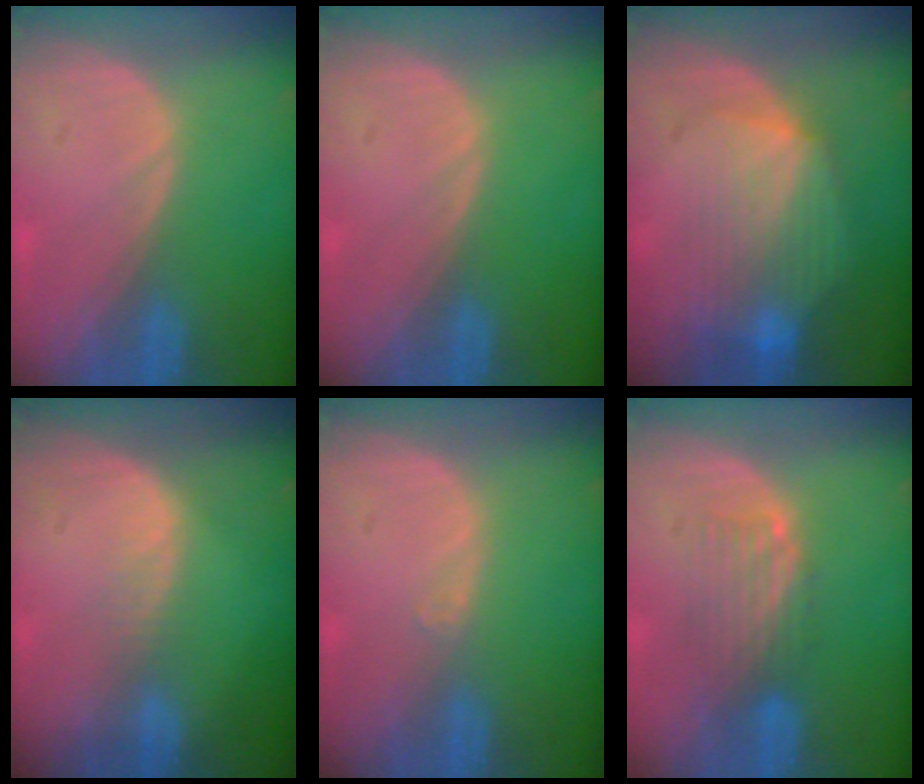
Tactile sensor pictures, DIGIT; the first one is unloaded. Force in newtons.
{"total": 0.0}
{"total": 8.7, "press": 8.1, "slide": 3.4}
{"total": 1.6, "press": 1.6, "slide": 0.1}
{"total": 0.6, "press": 0.5, "slide": 0.4}
{"total": 5.0, "press": 4.3, "slide": 2.6}